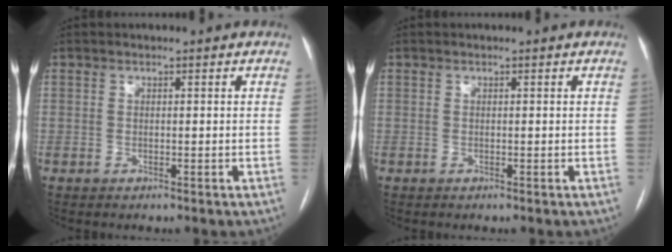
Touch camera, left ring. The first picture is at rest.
{"total": 0.0}